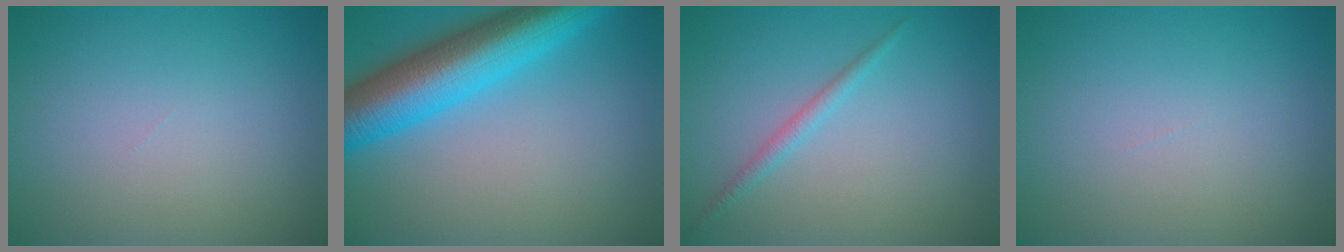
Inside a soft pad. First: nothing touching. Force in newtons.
{"total": 9.6, "press": 9.6, "slide": 0.3}
{"total": 1.3, "press": 1.3, "slide": 0.0}
{"total": 0.0}